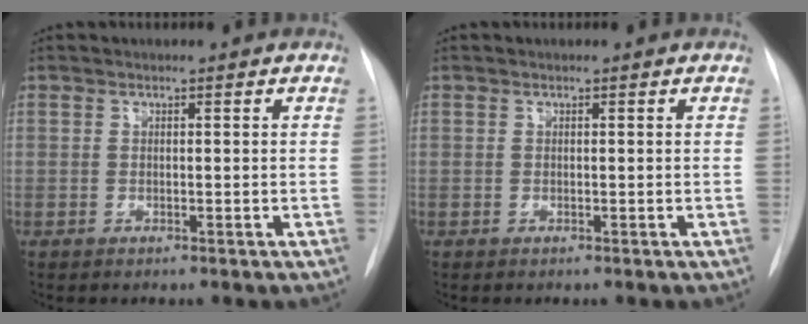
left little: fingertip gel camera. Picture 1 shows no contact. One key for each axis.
{"total": 0.0}